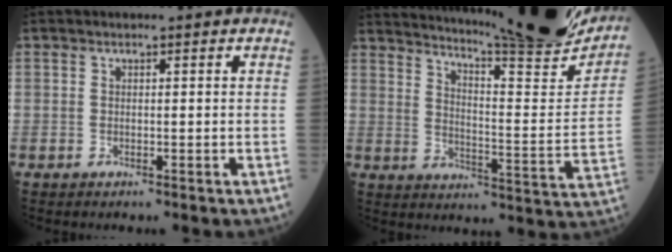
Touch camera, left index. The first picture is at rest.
{"total": 25.1, "force": [22.5, 0.7, 11.2], "torque": [-0.177, -0.083, 0.293]}